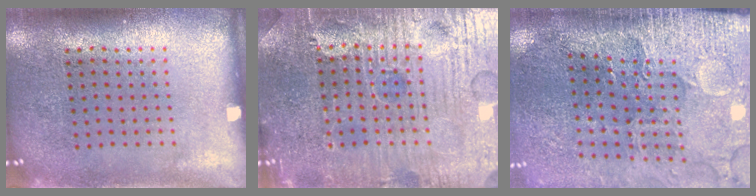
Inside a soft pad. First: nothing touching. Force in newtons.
{"total": 5.0, "press": 4.9, "slide": 1.1}
{"total": 3.5, "press": 3.4, "slide": 0.7}